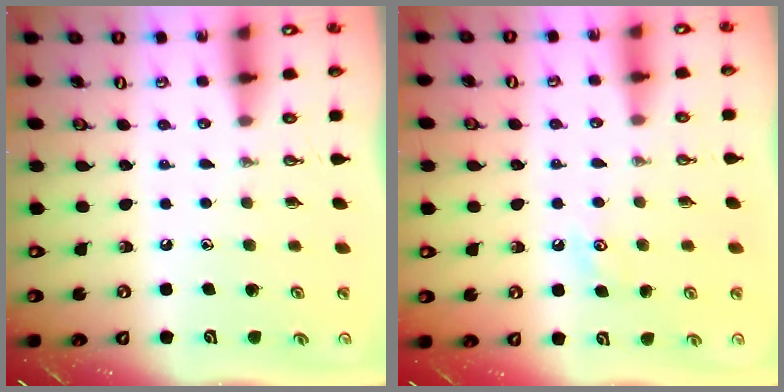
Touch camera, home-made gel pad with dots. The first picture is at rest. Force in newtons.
{"total": 3.5, "press": 3.5, "slide": 0.4}